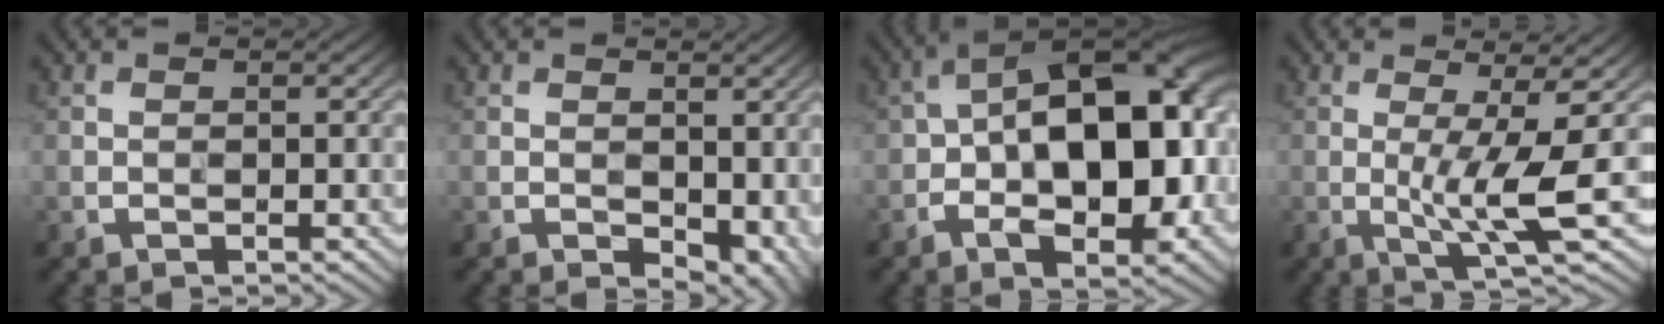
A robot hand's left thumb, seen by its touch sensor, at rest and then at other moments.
{"total": 4.9, "force": [-0.2, 3.0, 3.8], "torque": [-0.063, -0.011, 0.003]}
{"total": 18.9, "force": [-1.2, 10.4, 15.8], "torque": [-0.198, 0.022, -0.028]}
{"total": 6.9, "force": [-0.2, 0.6, 6.9], "torque": [-0.128, 0.008, -0.002]}